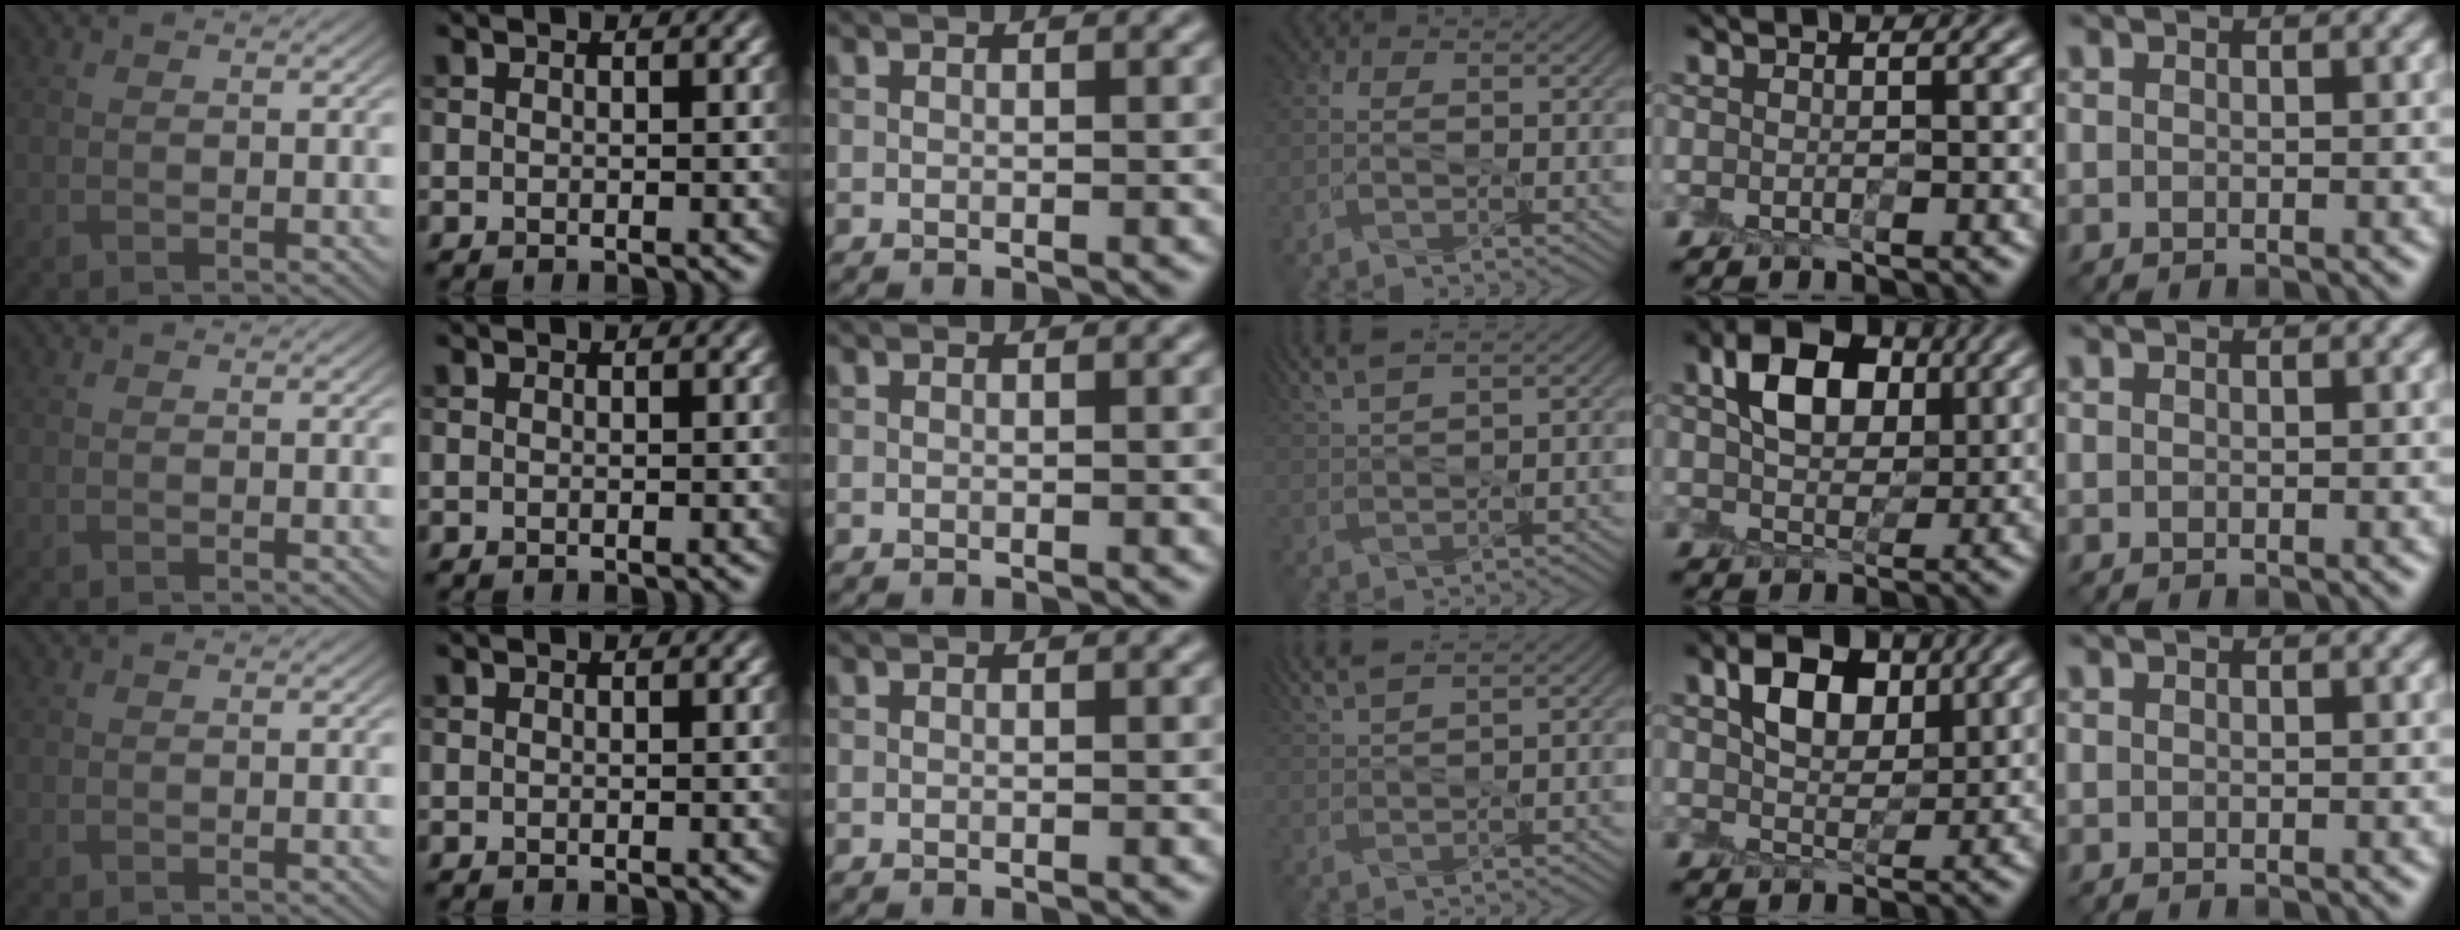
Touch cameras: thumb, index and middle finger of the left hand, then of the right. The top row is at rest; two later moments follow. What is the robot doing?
{"motion": "peel", "object": "postage stamp"}